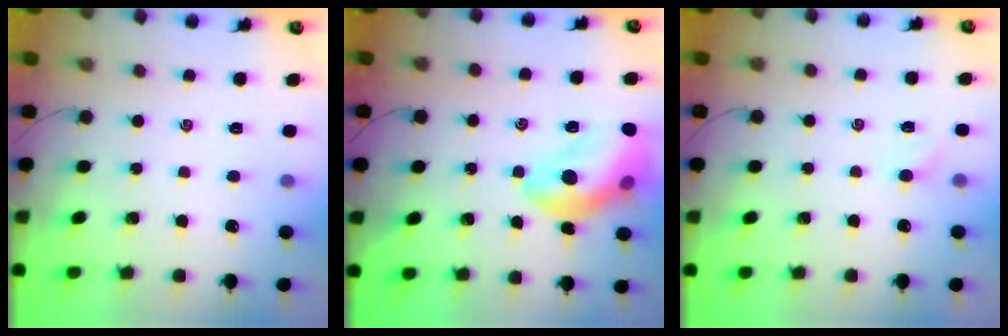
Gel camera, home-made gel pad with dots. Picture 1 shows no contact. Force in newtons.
{"total": 14.0, "press": 13.7, "slide": 3.0}
{"total": 2.6, "press": 2.5, "slide": 0.8}